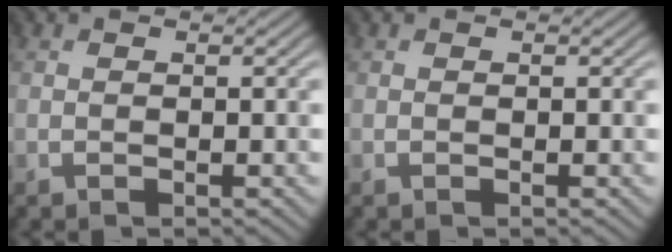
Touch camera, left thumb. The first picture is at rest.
{"total": 0.0}